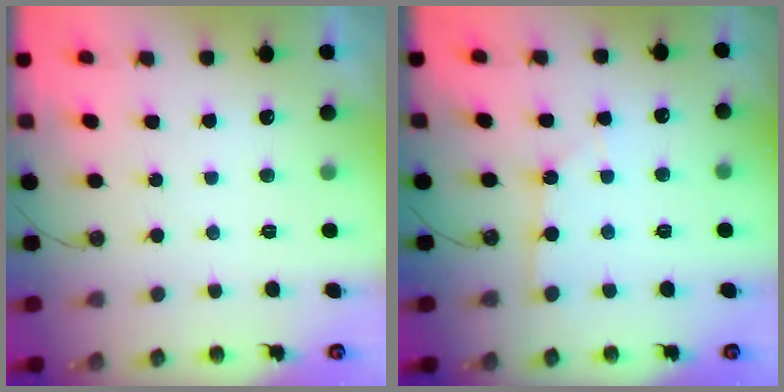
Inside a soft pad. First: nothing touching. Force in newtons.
{"total": 2.2, "press": 2.2, "slide": 0.4}